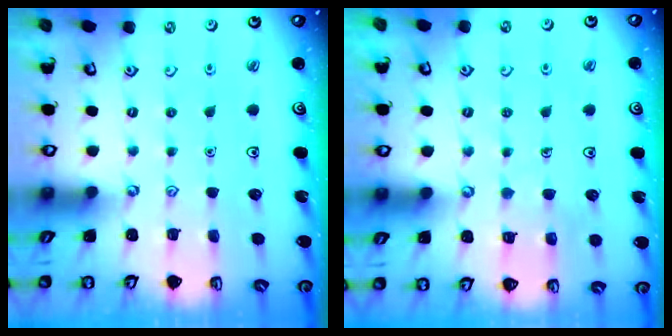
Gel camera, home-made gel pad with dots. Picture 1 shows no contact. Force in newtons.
{"total": 5.6, "press": 5.6, "slide": 0.5}